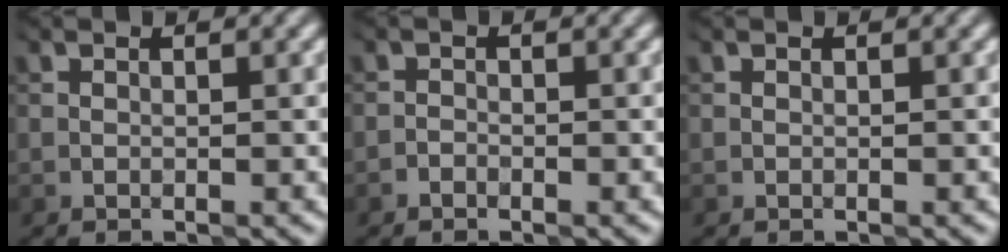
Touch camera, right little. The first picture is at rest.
{"total": 1.2, "force": [-1.1, -0.1, -0.6], "torque": [0.015, -0.003, -0.022]}
{"total": 0.0}